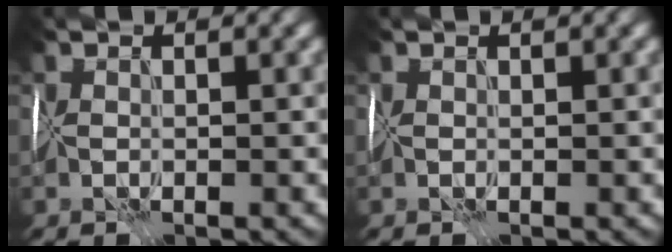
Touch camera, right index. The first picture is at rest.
{"total": 0.0}